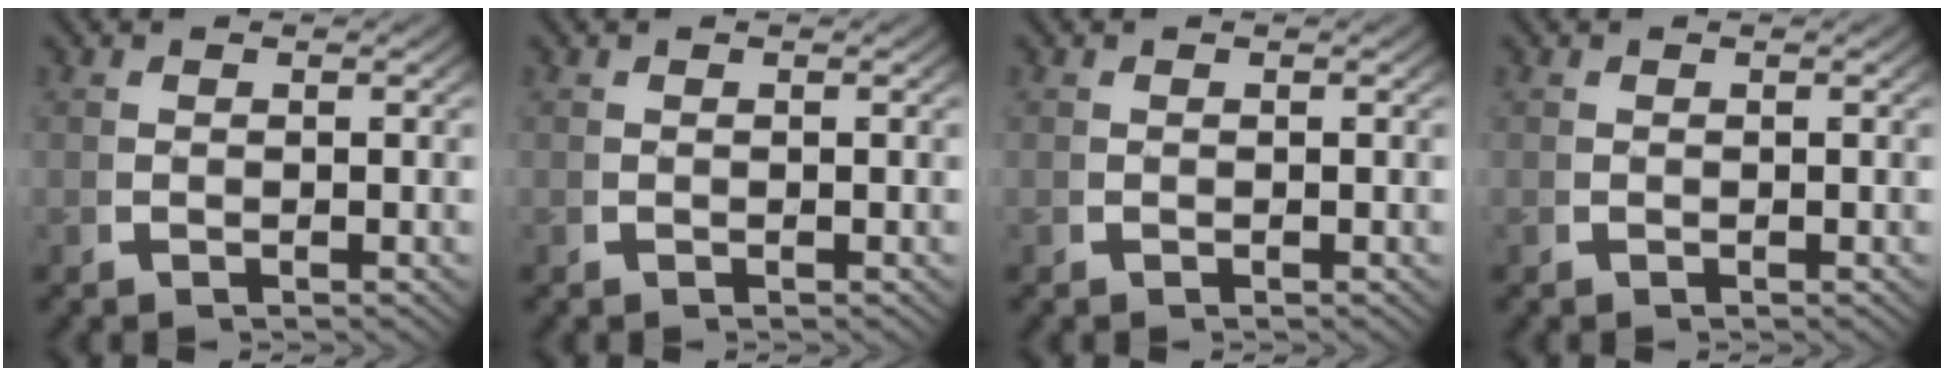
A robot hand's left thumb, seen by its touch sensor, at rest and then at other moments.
{"total": 0.0}
{"total": 0.0}
{"total": 0.0}